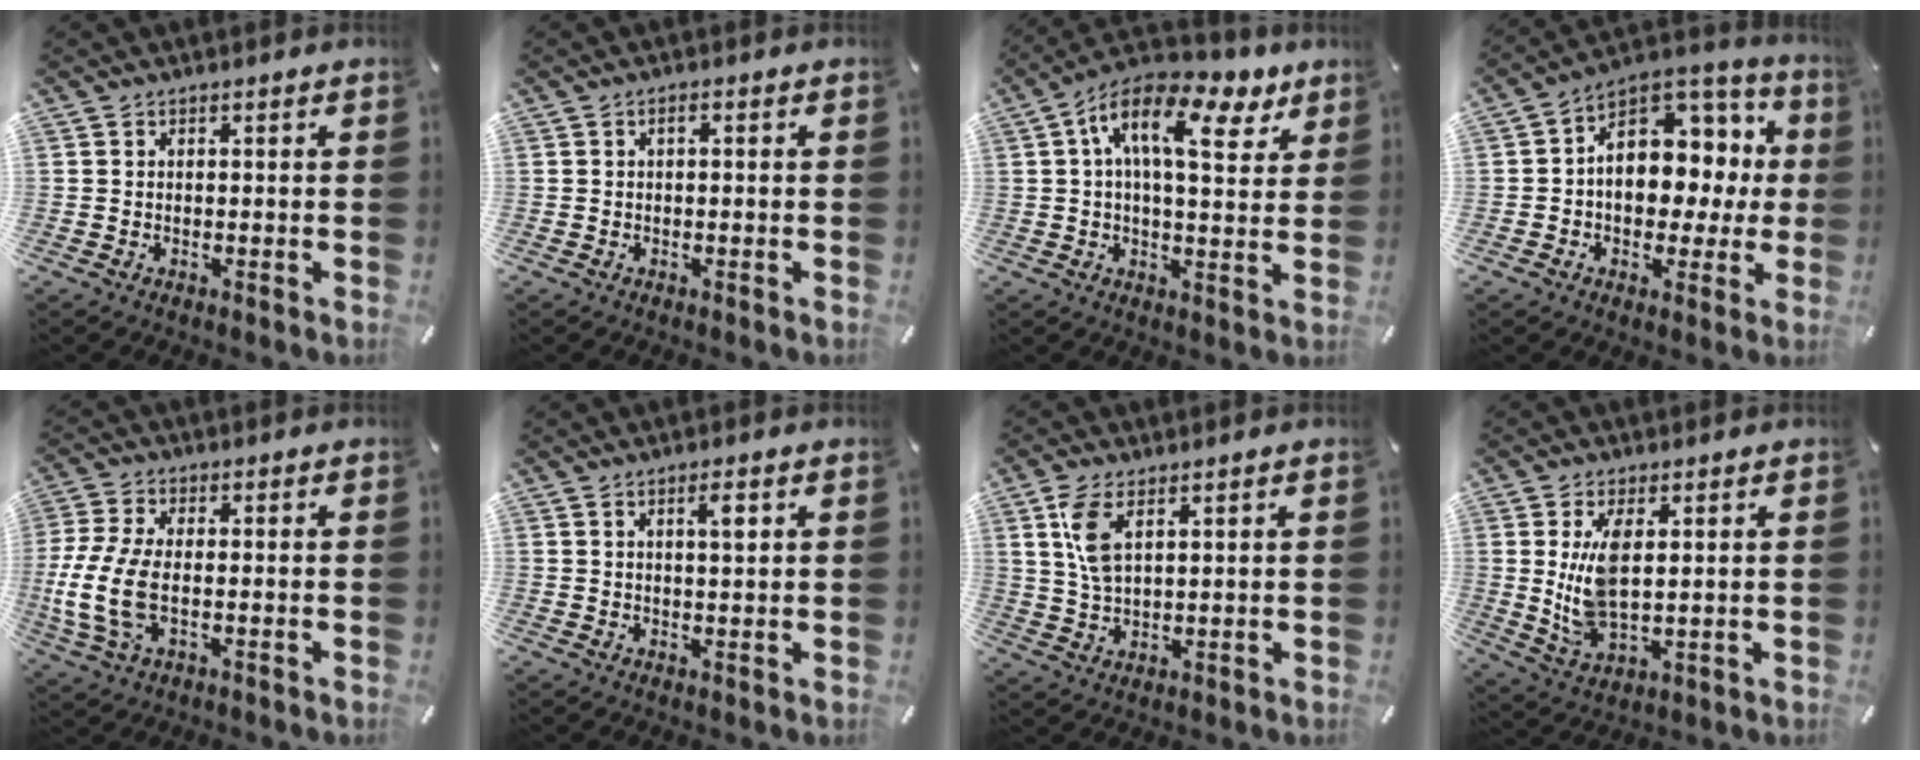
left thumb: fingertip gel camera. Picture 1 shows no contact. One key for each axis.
{"total": 1.1, "fx": -0.1, "fy": 0.3, "fz": 1.0, "tx": -0.020, "ty": 0.002, "tz": -0.003}
{"total": 15.2, "fx": 6.2, "fy": 6.8, "fz": 12.1, "tx": -0.203, "ty": -0.016, "tz": 0.104}
{"total": 12.7, "fx": 0.9, "fy": 10.1, "fz": 7.6, "tx": -0.101, "ty": -0.010, "tz": 0.024}
{"total": 11.1, "fx": -1.7, "fy": 5.8, "fz": 9.3, "tx": -0.209, "ty": -0.014, "tz": -0.026}
{"total": 3.0, "fx": 1.2, "fy": 0.5, "fz": 2.7, "tx": -0.056, "ty": 0.003, "tz": 0.017}
{"total": 6.9, "fx": 3.2, "fy": 3.1, "fz": 5.3, "tx": -0.120, "ty": -0.001, "tz": 0.058}
{"total": 9.1, "fx": 1.9, "fy": 4.6, "fz": 7.7, "tx": -0.173, "ty": -0.008, "tz": 0.031}